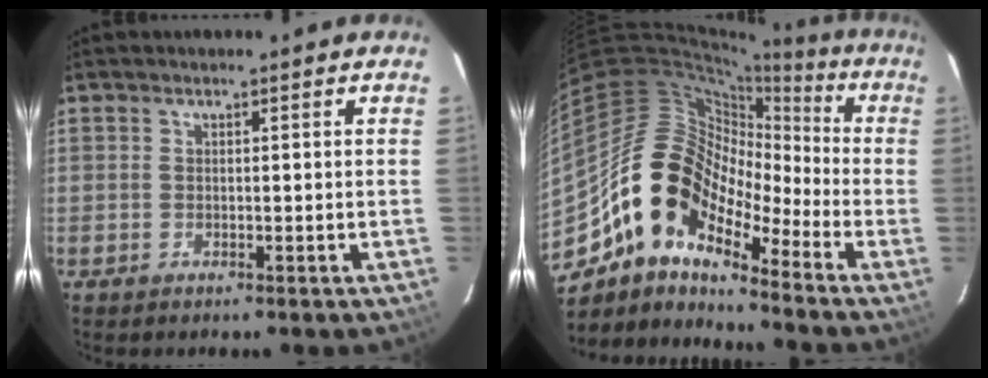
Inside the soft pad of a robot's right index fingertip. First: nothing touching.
{"total": 15.2, "force": [-8.9, 8.1, 9.2], "torque": [-0.156, 0.011, -0.187]}